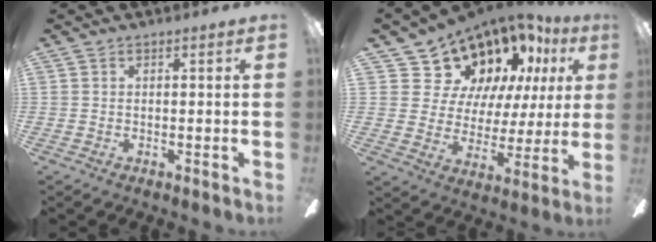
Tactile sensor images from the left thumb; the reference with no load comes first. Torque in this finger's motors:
{"motor_torque": [0.17, 0.73, 1.72, -1.05, 0.18]}